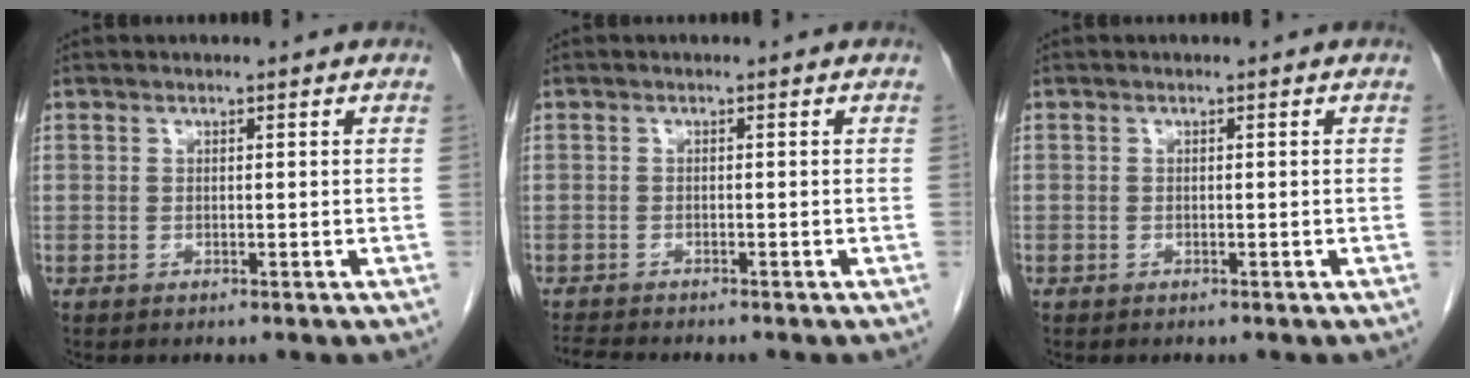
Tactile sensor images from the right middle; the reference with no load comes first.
{"total": 2.9, "force": [-2.8, -0.1, 0.8], "torque": [-0.018, -0.014, -0.048]}
{"total": 0.0}